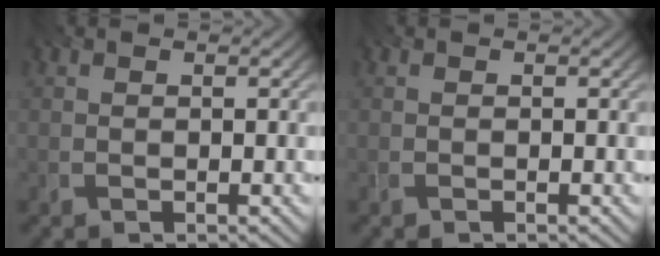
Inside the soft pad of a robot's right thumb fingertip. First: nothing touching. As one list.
[{"total": 0.0}]